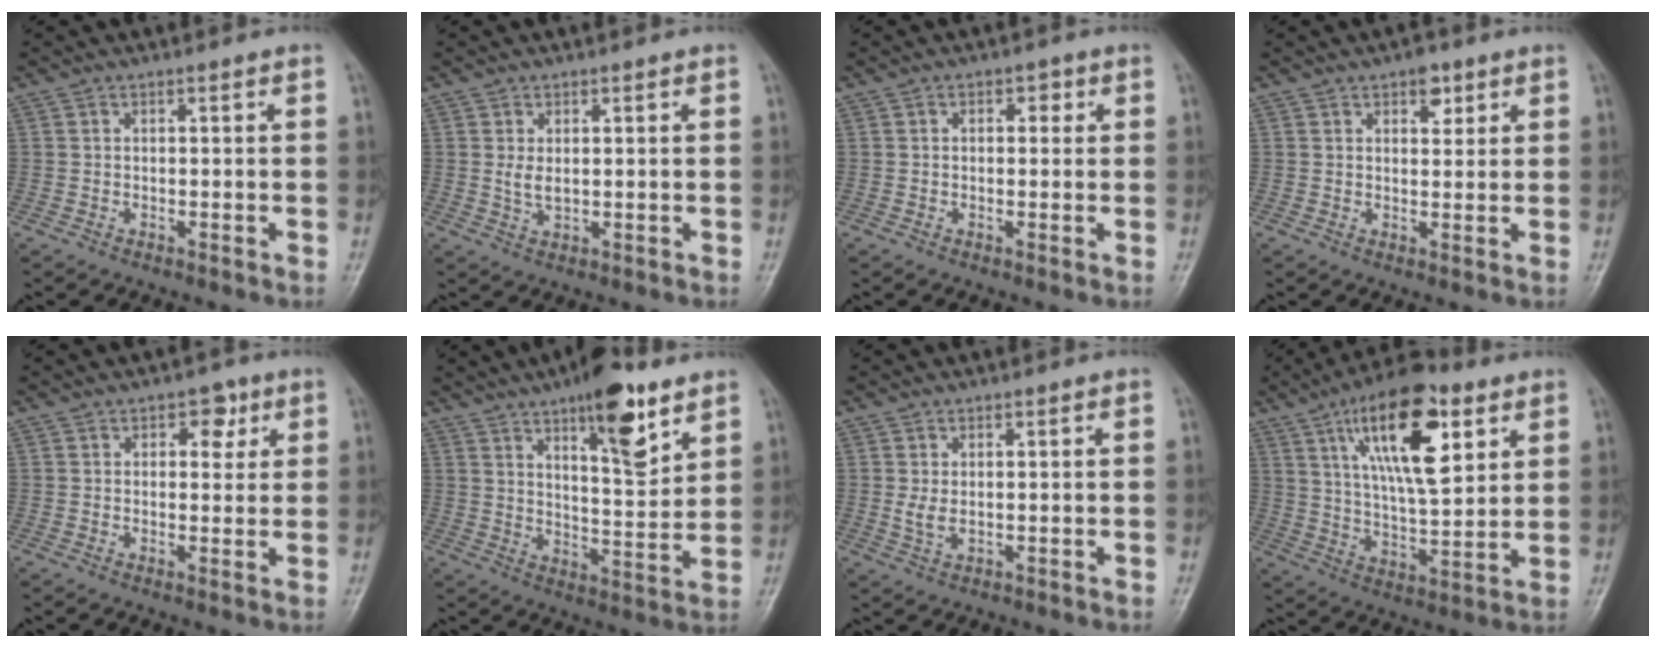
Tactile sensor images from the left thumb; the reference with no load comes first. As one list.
[{"total": 2.7, "force": [0.4, 1.4, 2.2], "torque": [-0.042, -0.002, 0.013]}, {"total": 2.6, "force": [0.7, 1.7, 1.8], "torque": [-0.007, 0.003, 0.004]}, {"total": 3.8, "force": [2.1, 2.1, 2.3], "torque": [-0.014, -0.008, 0.028]}, {"total": 4.3, "force": [1.9, 2.9, 2.6], "torque": [-0.006, -0.004, 0.021]}, {"total": 14.1, "force": [8.3, 4.5, 10.5], "torque": [-0.132, -0.048, 0.128]}, {"total": 2.6, "force": [0.2, 1.5, 2.2], "torque": [-0.045, -0.001, 0.010]}, {"total": 19.4, "force": [8.5, 7.5, 15.7], "torque": [-0.232, -0.027, 0.142]}]